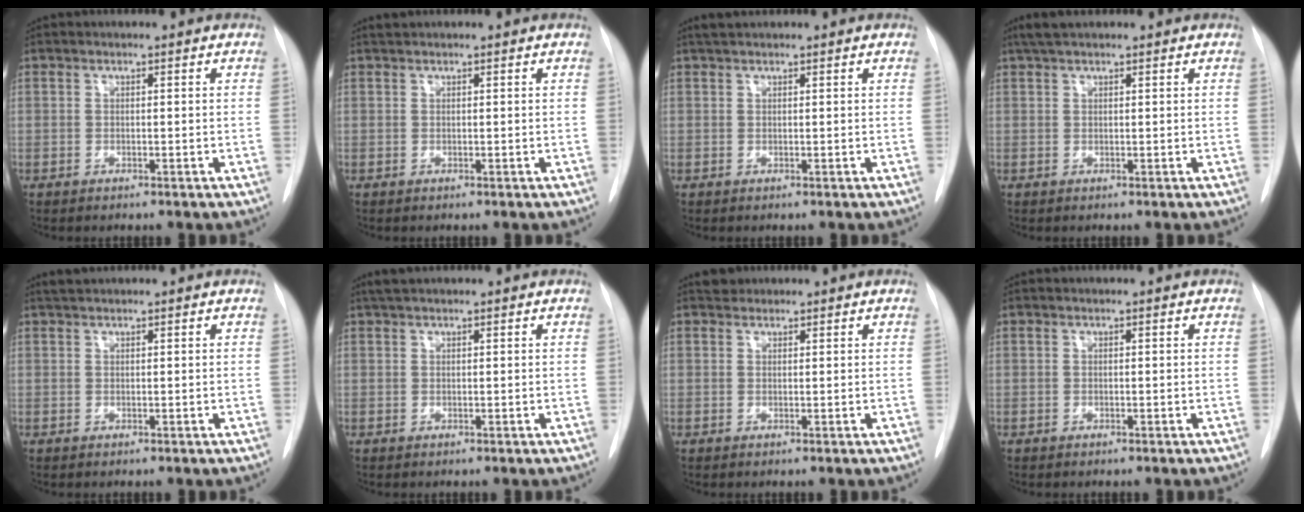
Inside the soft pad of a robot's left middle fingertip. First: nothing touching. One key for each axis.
{"total": 0.6, "fx": 0.6, "fy": -0.1, "fz": 0.1, "tx": -0.007, "ty": 0.008, "tz": 0.014}
{"total": 1.6, "fx": 1.4, "fy": 0.2, "fz": 0.7, "tx": -0.016, "ty": 0.014, "tz": 0.027}
{"total": 3.2, "fx": 2.6, "fy": 0.7, "fz": 1.8, "tx": -0.035, "ty": 0.022, "tz": 0.047}
{"total": 1.2, "fx": 1.2, "fy": 0.0, "fz": 0.4, "tx": -0.012, "ty": 0.011, "tz": 0.026}
{"total": 2.1, "fx": 1.7, "fy": 0.3, "fz": 1.0, "tx": -0.021, "ty": 0.018, "tz": 0.032}
{"total": 1.4, "fx": 1.2, "fy": 0.6, "fz": -0.1, "tx": 0.001, "ty": 0.009, "tz": 0.019}
{"total": 0.0}